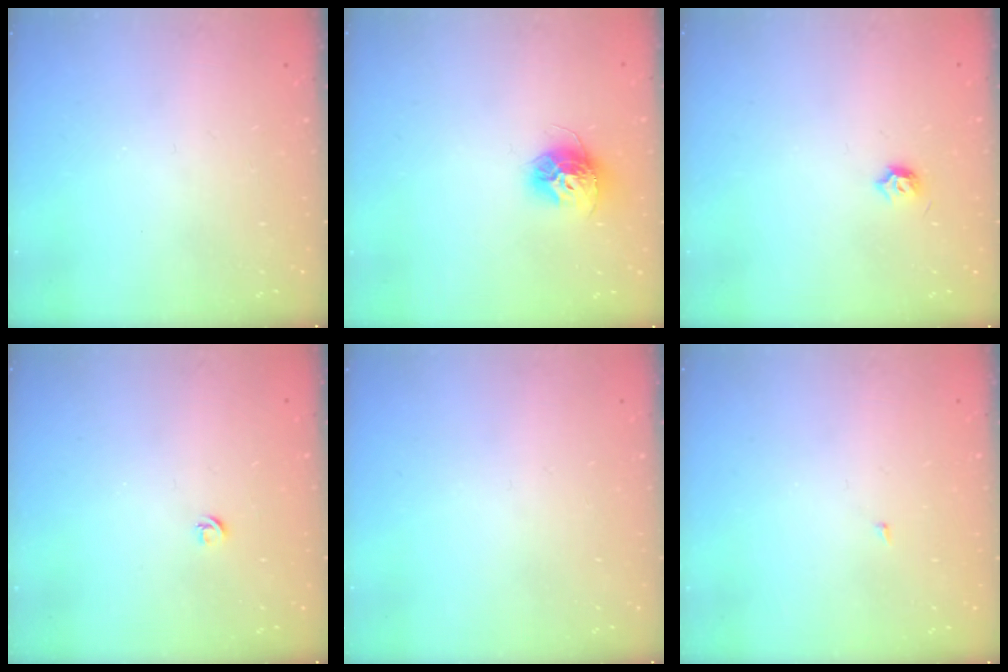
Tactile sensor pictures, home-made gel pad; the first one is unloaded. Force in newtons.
{"total": 11.2, "press": 11.2, "slide": 0.8}
{"total": 3.7, "press": 3.6, "slide": 0.9}
{"total": 3.9, "press": 3.9, "slide": 0.7}
{"total": 0.0}
{"total": 1.4, "press": 1.3, "slide": 0.1}